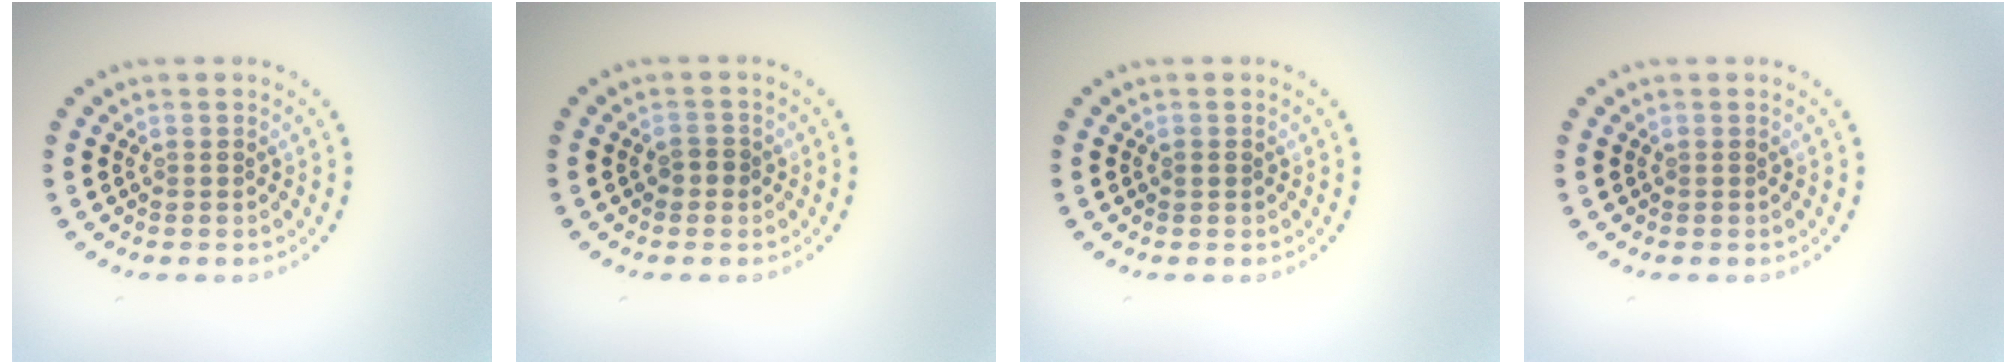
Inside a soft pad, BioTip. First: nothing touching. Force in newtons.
{"total": 1.1, "press": 1.1, "slide": 0.4}
{"total": 0.5, "press": 0.5, "slide": 0.1}
{"total": 0.0}